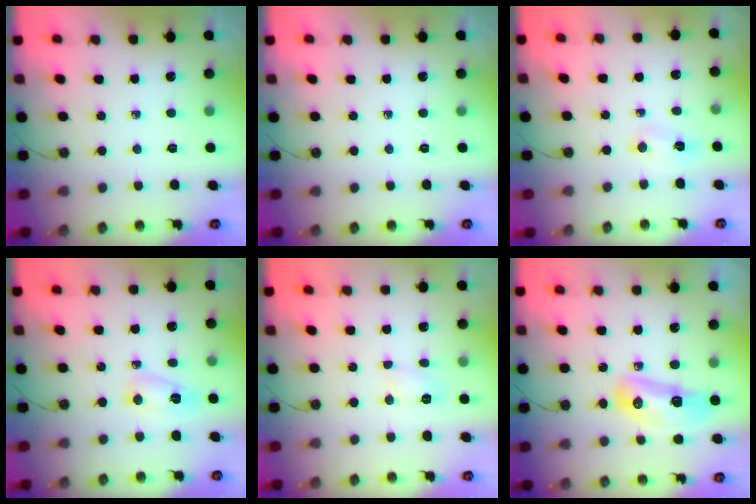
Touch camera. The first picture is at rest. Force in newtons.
{"total": 0.0}
{"total": 16.8, "press": 4.4, "slide": 16.2}
{"total": 3.6, "press": 3.6, "slide": 0.5}
{"total": 3.9, "press": 3.9, "slide": 0.3}
{"total": 13.9, "press": 11.8, "slide": 7.2}